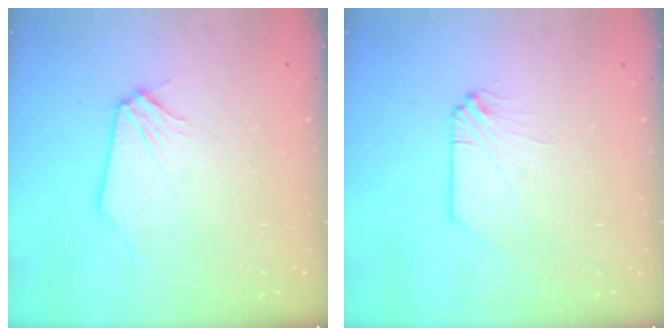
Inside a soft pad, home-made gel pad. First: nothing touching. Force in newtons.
{"total": 0.0}